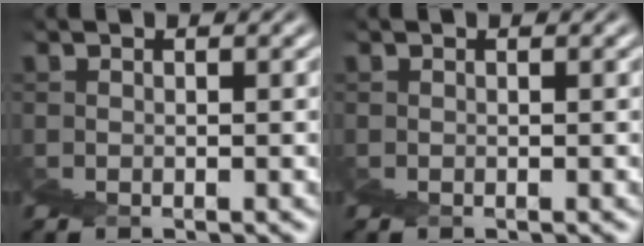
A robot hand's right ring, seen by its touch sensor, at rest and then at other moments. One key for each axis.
{"total": 0.0}